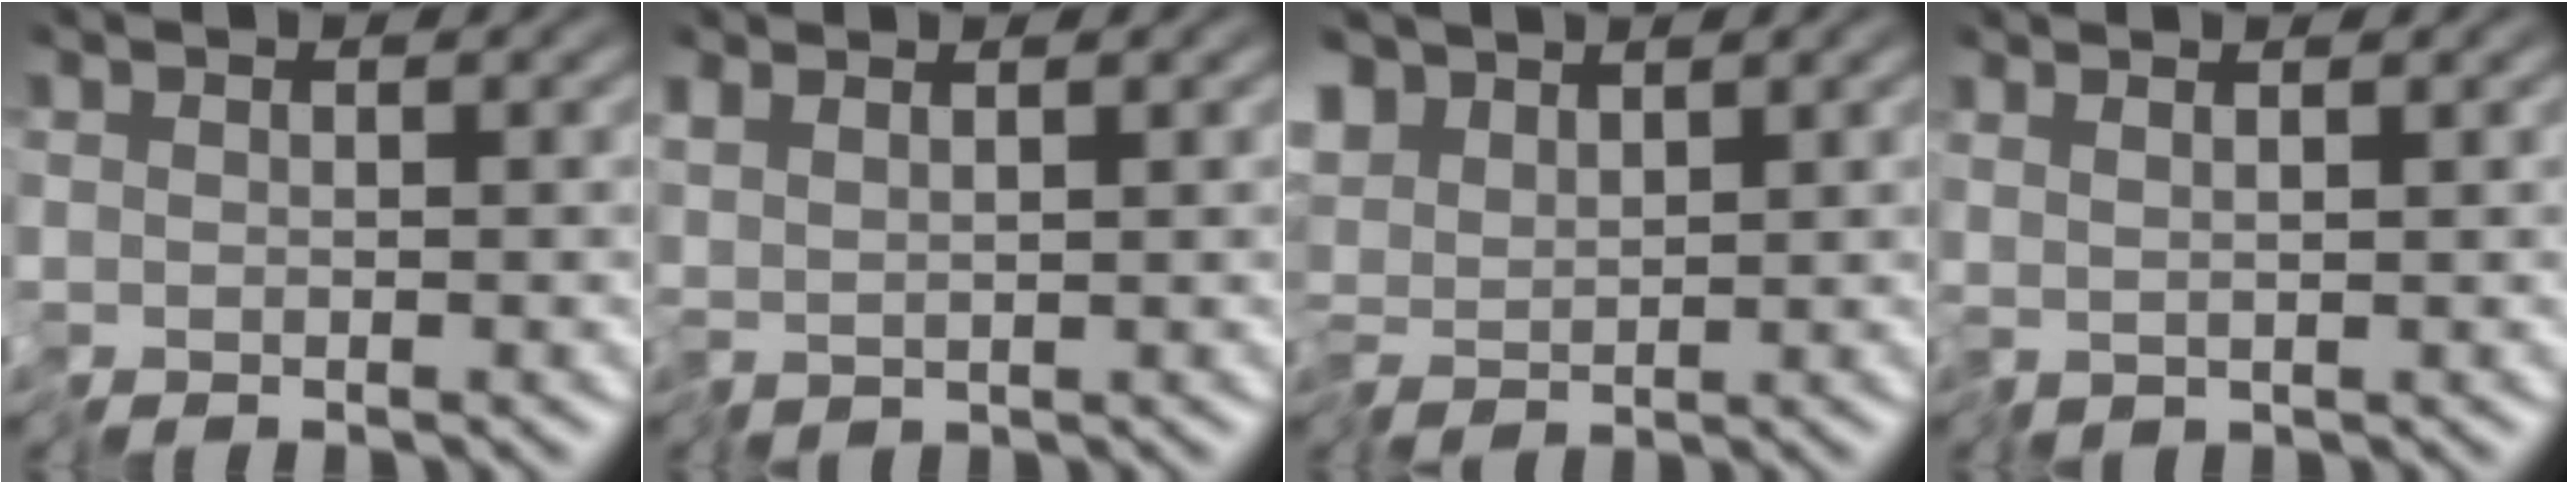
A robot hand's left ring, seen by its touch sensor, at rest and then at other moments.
{"total": 1.2, "force": [1.0, -0.4, 0.4], "torque": [-0.013, 0.004, 0.026]}
{"total": 2.6, "force": [1.5, 1.4, 1.6], "torque": [-0.038, 0.007, 0.027]}
{"total": 1.4, "force": [1.1, -0.8, 0.4], "torque": [-0.009, 0.008, 0.026]}